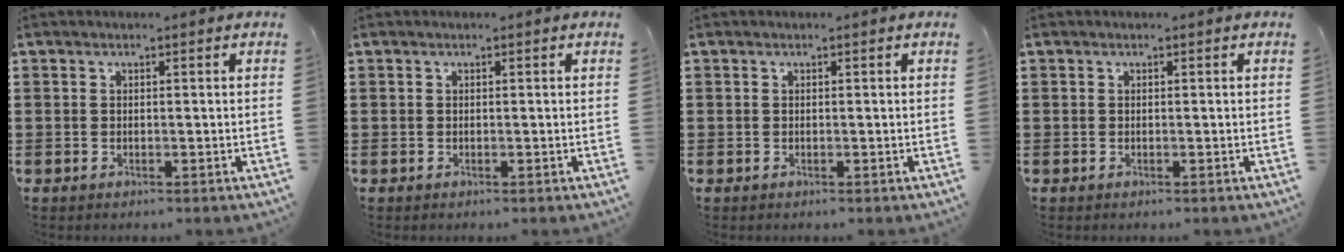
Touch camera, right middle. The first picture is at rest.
{"total": 0.0}
{"total": 0.0}
{"total": 0.0}